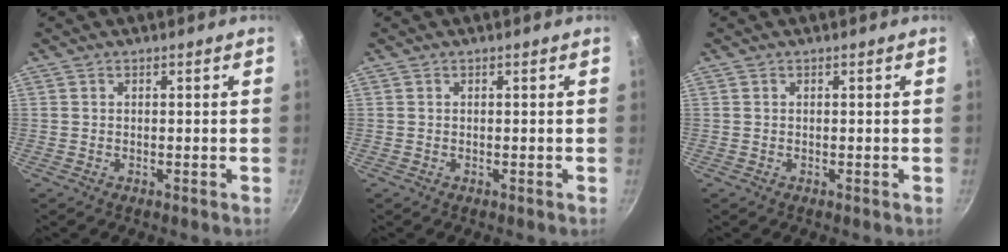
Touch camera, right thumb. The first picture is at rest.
{"total": 0.0}
{"total": 0.0}